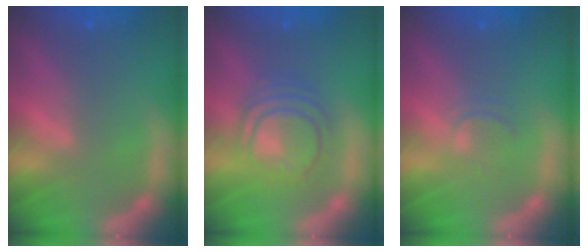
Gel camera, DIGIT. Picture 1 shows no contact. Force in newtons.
{"total": 6.0}
{"total": 1.4}